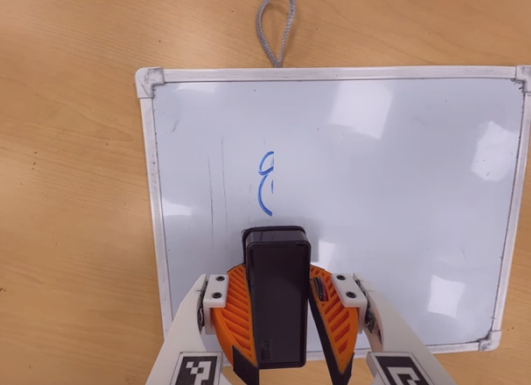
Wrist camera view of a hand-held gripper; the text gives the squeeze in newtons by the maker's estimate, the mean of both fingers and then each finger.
{"total": 9.0, "left": 9.1, "right": 8.8}